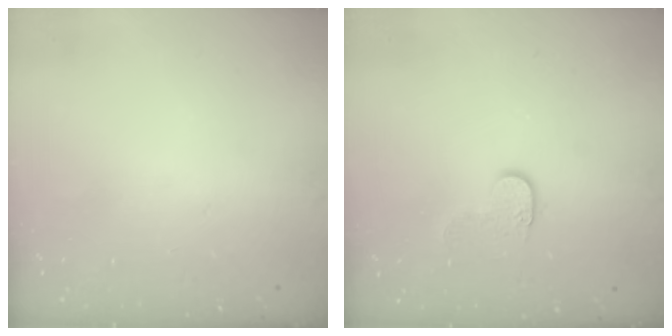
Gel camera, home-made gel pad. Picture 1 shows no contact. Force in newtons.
{"total": 5.6, "press": 5.6, "slide": 0.5}